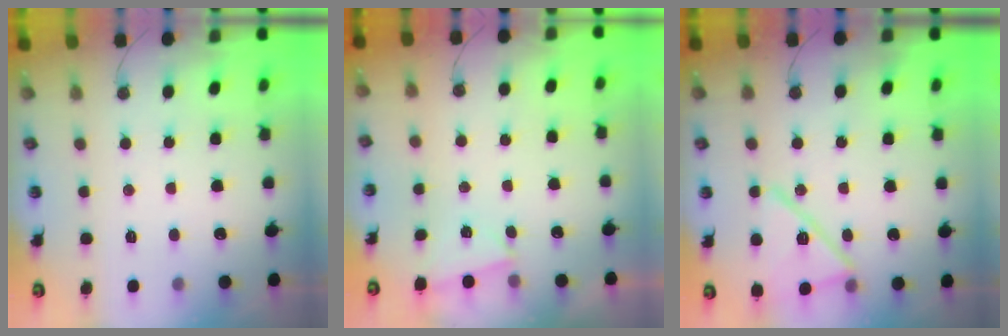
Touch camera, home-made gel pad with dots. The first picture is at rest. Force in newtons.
{"total": 1.6, "press": 0.8, "slide": 1.4}
{"total": 15.1, "press": 15.1, "slide": 0.3}